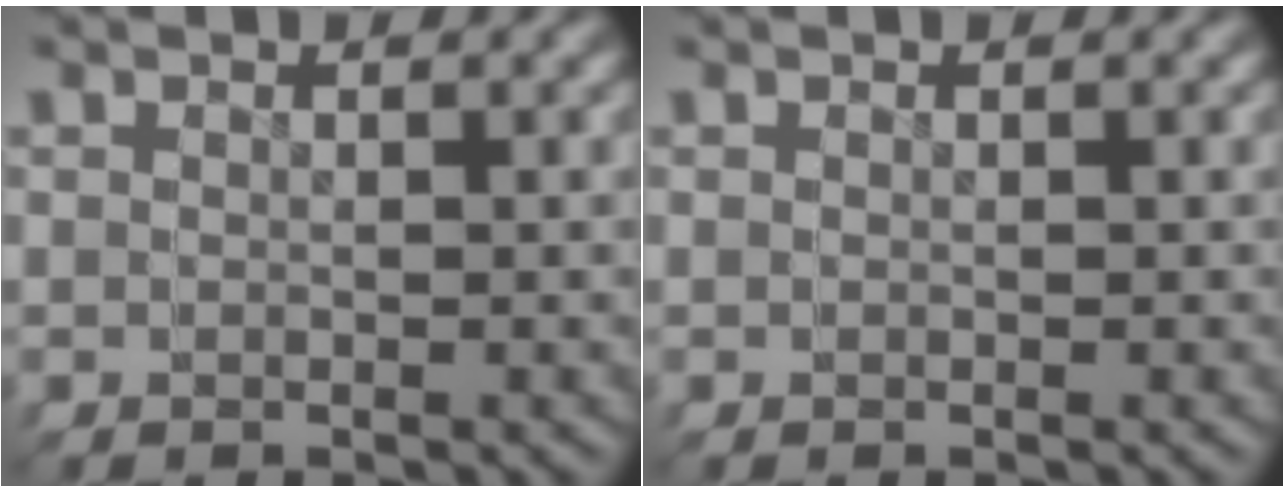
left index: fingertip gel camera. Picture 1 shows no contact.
{"total": 0.0}